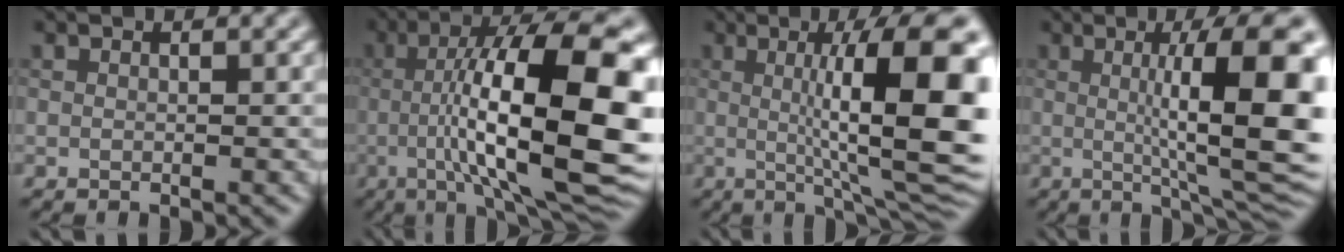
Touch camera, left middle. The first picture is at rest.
{"total": 16.0, "force": [-1.0, 4.2, 15.4], "torque": [-0.212, 0.027, -0.012]}
{"total": 13.4, "force": [0.9, 2.9, 13.0], "torque": [-0.165, 0.006, 0.016]}
{"total": 12.1, "force": [0.9, 2.8, 11.7], "torque": [-0.144, 0.003, 0.017]}